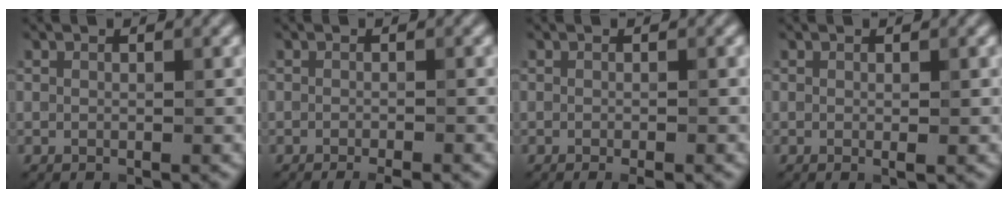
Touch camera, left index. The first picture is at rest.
{"total": 2.1, "force": [-1.3, 0.4, 1.5], "torque": [-0.016, -0.006, -0.021]}
{"total": 1.5, "force": [-0.8, 0.3, 1.3], "torque": [-0.014, -0.007, -0.012]}
{"total": 0.6, "force": [0.0, 0.0, 0.6], "torque": [-0.008, -0.003, -0.001]}